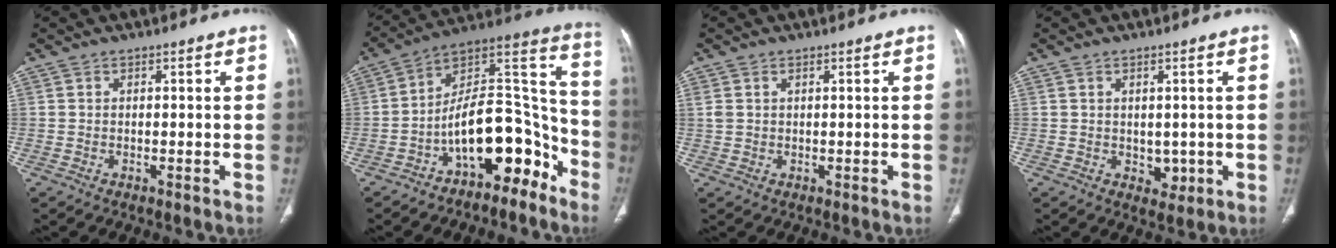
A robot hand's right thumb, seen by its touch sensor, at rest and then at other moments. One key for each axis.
{"total": 17.1, "fx": -9.4, "fy": 8.2, "fz": 11.7, "tx": -0.135, "ty": 0.129, "tz": -0.157}
{"total": 1.0, "fx": 0.4, "fy": 0.6, "fz": 0.6, "tx": -0.017, "ty": 0.008, "tz": 0.012}
{"total": 3.0, "fx": -0.1, "fy": 2.3, "fz": 1.9, "tx": -0.014, "ty": -0.004, "tz": 0.008}